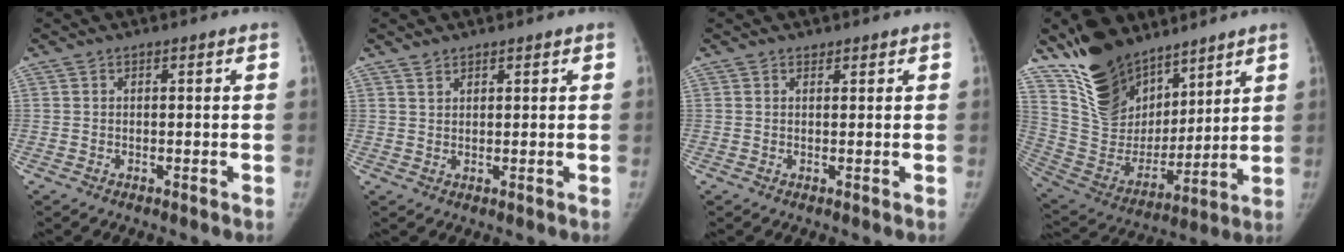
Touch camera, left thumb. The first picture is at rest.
{"total": 1.7, "force": [1.4, 0.8, 0.3], "torque": [0.005, -0.008, 0.024]}
{"total": 0.8, "force": [0.7, 0.4, 0.1], "torque": [0.005, -0.005, 0.008]}
{"total": 21.7, "force": [15.2, 11.9, 10.1], "torque": [-0.136, -0.070, 0.284]}